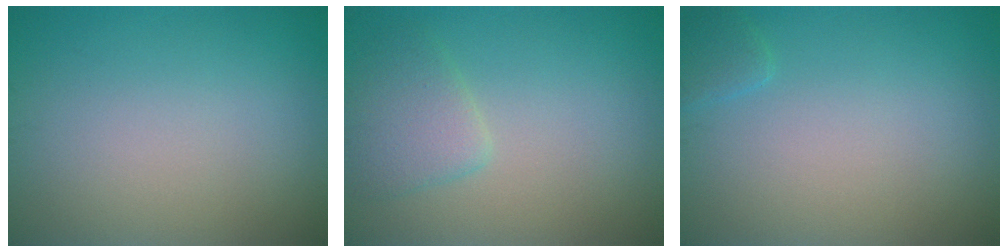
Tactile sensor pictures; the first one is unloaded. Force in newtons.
{"total": 2.6, "press": 2.6, "slide": 0.3}
{"total": 1.0, "press": 1.0, "slide": 0.1}